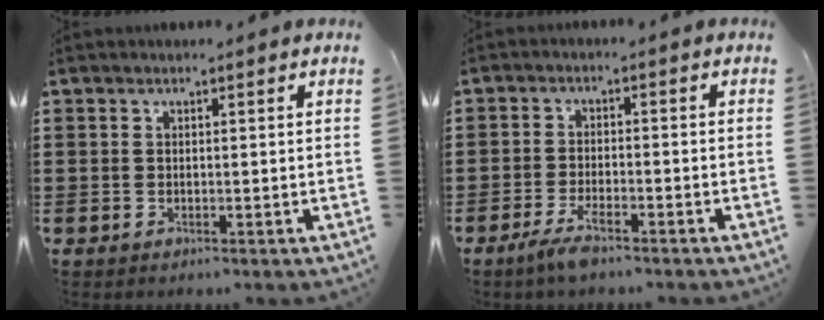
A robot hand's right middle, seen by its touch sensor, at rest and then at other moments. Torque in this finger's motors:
{"motor_torque": [2.14, 0.00, 0.00, -0.01]}